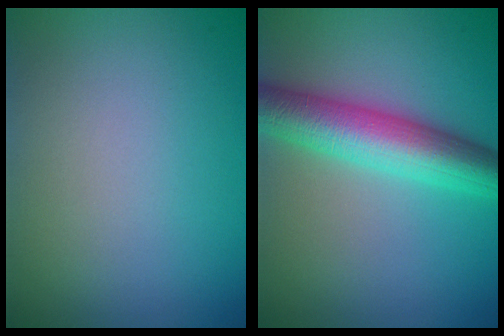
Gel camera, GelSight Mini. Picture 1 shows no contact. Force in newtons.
{"total": 7.1, "press": 7.1, "slide": 0.1}